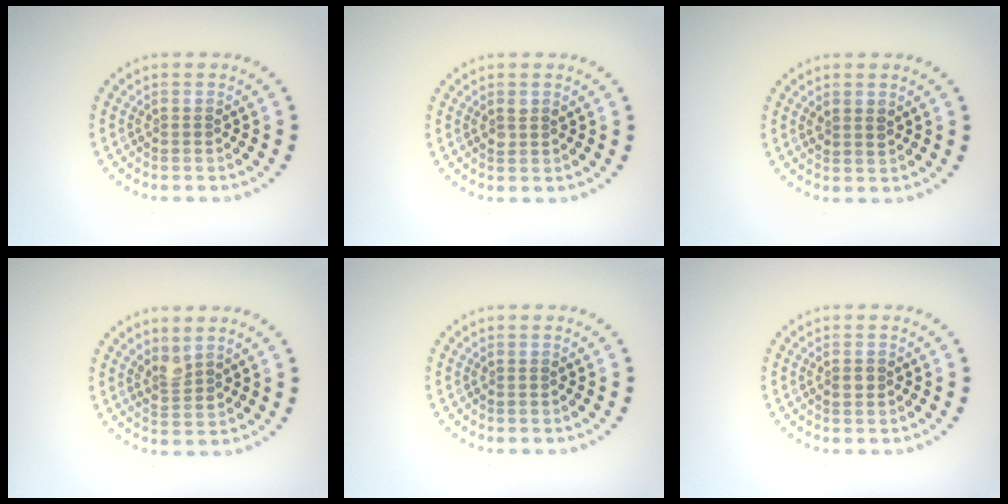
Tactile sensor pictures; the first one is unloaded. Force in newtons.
{"total": 1.1, "press": 1.1, "slide": 0.4}
{"total": 1.1, "press": 1.0, "slide": 0.5}
{"total": 1.8, "press": 1.4, "slide": 1.1}
{"total": 0.0}
{"total": 1.2, "press": 1.2, "slide": 0.1}